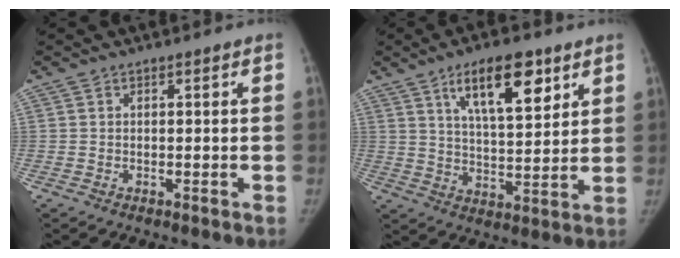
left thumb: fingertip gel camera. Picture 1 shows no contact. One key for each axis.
{"total": 13.3, "fx": 7.1, "fy": 5.1, "fz": 10.0, "tx": -0.135, "ty": -0.036, "tz": 0.119}